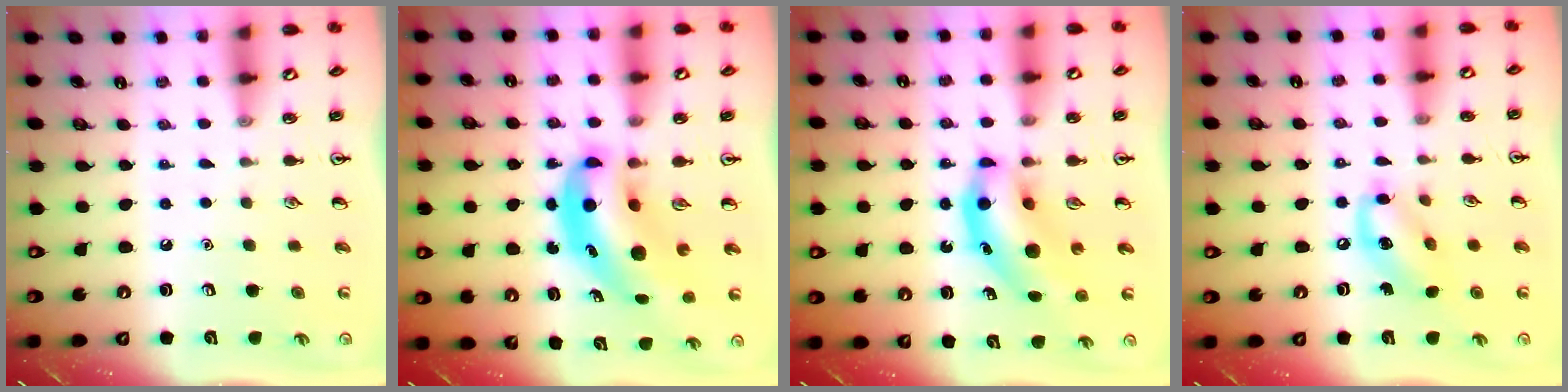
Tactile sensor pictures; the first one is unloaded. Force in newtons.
{"total": 9.7, "press": 9.3, "slide": 2.6}
{"total": 10.6, "press": 10.1, "slide": 3.2}
{"total": 10.7, "press": 10.5, "slide": 2.1}